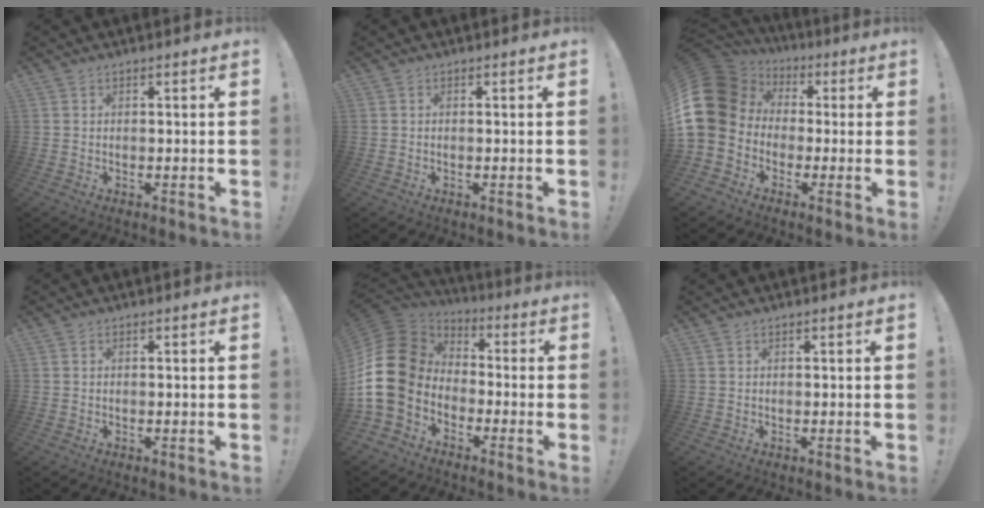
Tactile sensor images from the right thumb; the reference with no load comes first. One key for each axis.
{"total": 0.0}
{"total": 16.0, "fx": 1.7, "fy": 13.2, "fz": 9.0, "tx": -0.184, "ty": 0.002, "tz": 0.044}
{"total": 0.0}
{"total": 16.5, "fx": -1.8, "fy": 12.6, "fz": 10.5, "tx": -0.221, "ty": 0.022, "tz": -0.021}
{"total": 0.0}